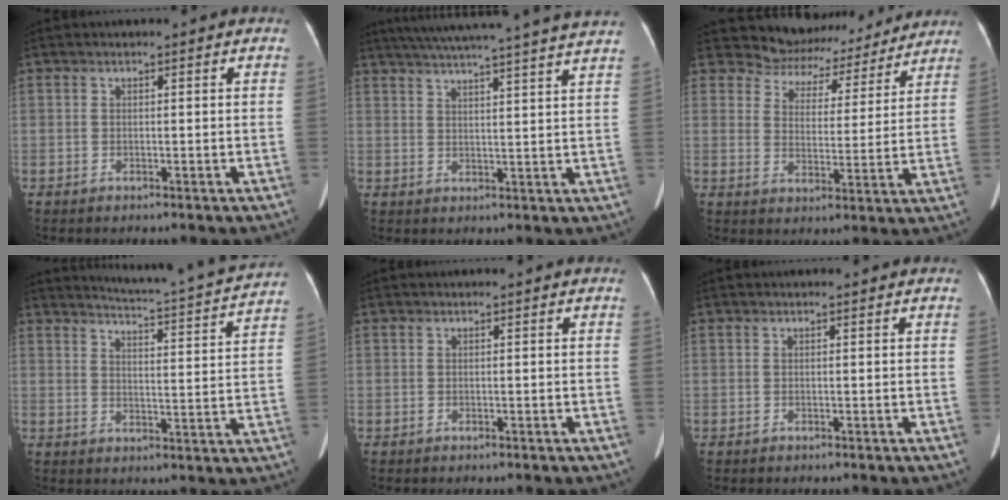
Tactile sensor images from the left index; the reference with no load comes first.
{"total": 24.1, "force": [21.9, -0.8, 10.2], "torque": [-0.171, -0.012, 0.279]}
{"total": 11.7, "force": [10.9, 4.3, 0.0], "torque": [0.013, -0.002, 0.133]}
{"total": 14.7, "force": [14.1, -0.9, 4.0], "torque": [-0.074, -0.038, 0.174]}
{"total": 0.0}
{"total": 0.0}